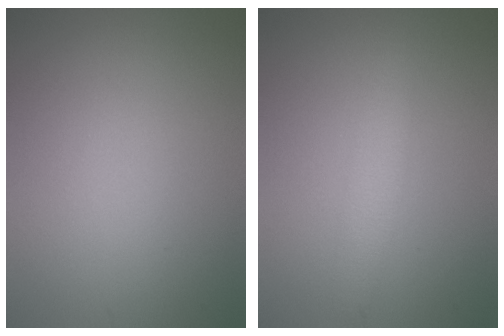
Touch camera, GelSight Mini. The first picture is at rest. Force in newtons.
{"total": 2.1, "press": 2.1, "slide": 0.1}